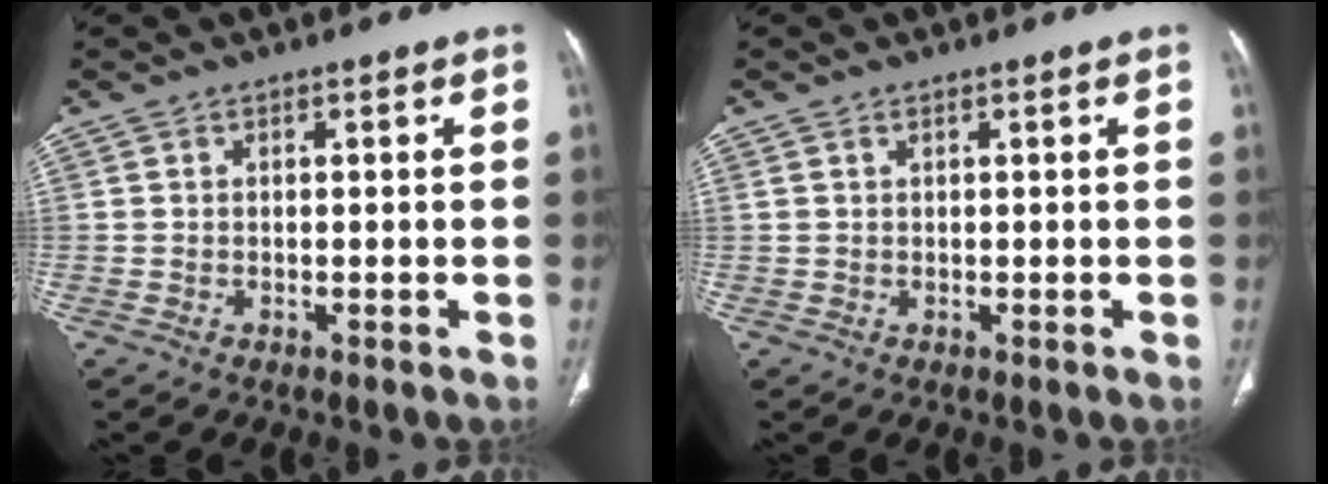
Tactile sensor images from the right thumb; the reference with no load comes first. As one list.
[{"total": 0.5, "force": [0.4, 0.1, 0.3], "torque": [-0.011, 0.003, 0.010]}]